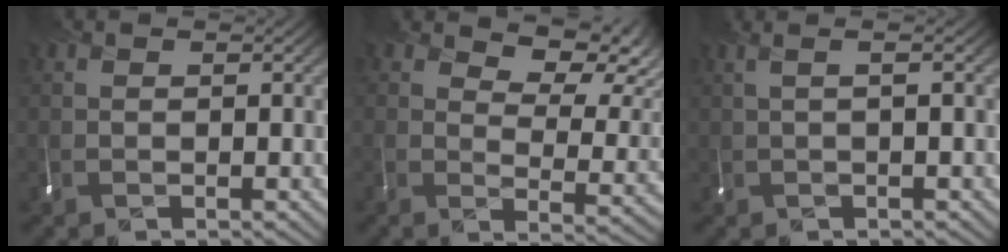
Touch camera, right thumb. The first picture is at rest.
{"total": 8.1, "force": [5.3, 3.5, 5.1], "torque": [-0.072, -0.008, 0.075]}
{"total": 1.1, "force": [0.1, -0.4, 1.0], "torque": [0.003, 0.002, -0.010]}